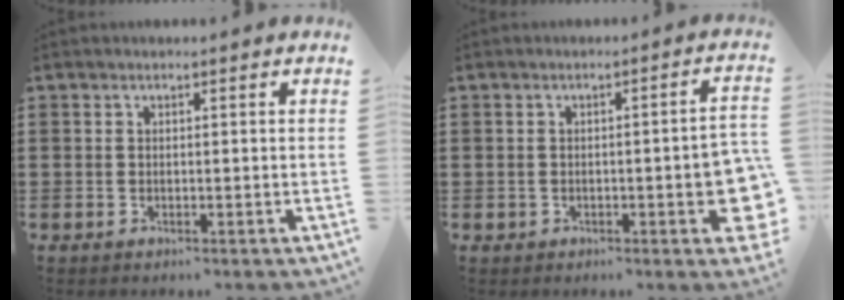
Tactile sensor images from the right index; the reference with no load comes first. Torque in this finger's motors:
{"motor_torque": [0.81, 0.26, 0.42, 0.04]}